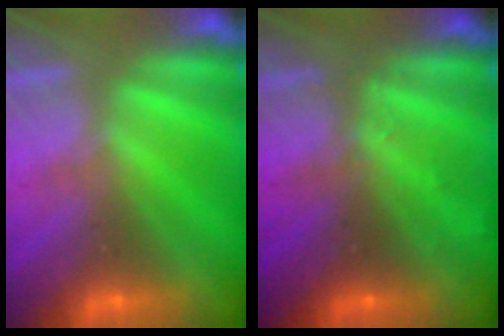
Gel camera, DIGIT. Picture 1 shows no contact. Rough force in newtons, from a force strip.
{"total": 2.4}